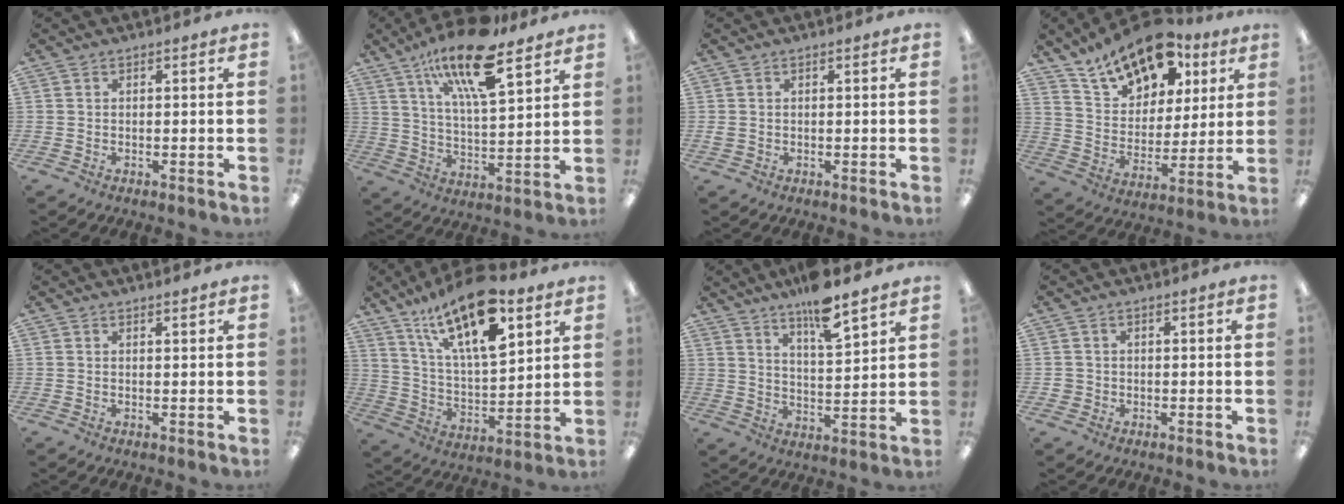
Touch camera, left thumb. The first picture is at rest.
{"total": 19.0, "force": [12.5, 5.9, 13.1], "torque": [-0.225, -0.060, 0.206]}
{"total": 1.2, "force": [0.3, 1.0, 0.7], "torque": [-0.014, 0.005, 0.004]}
{"total": 16.7, "force": [12.4, 8.6, 7.1], "torque": [-0.123, -0.074, 0.221]}
{"total": 1.0, "force": [0.9, 0.0, 0.3], "torque": [-0.007, -0.001, 0.017]}
{"total": 21.0, "force": [13.4, 7.8, 14.2], "torque": [-0.252, -0.073, 0.225]}
{"total": 10.5, "force": [8.4, 2.2, 5.9], "torque": [-0.090, -0.056, 0.143]}
{"total": 1.8, "force": [-0.2, 1.7, 0.3], "torque": [-0.008, 0.004, -0.006]}